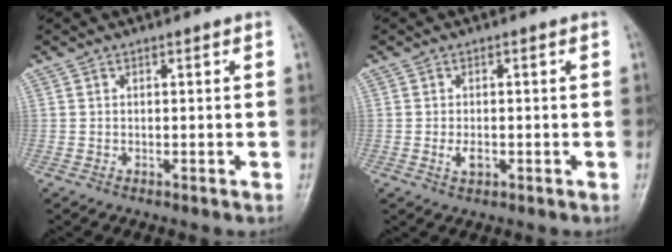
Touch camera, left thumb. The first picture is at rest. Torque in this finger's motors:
{"motor_torque": [-0.20, 0.05, 0.33, 0.11, 0.01]}